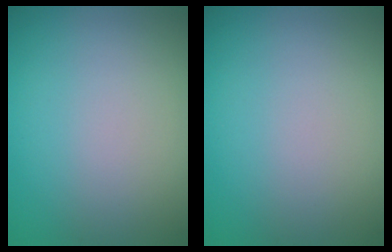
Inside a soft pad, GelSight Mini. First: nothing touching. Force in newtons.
{"total": 0.0}